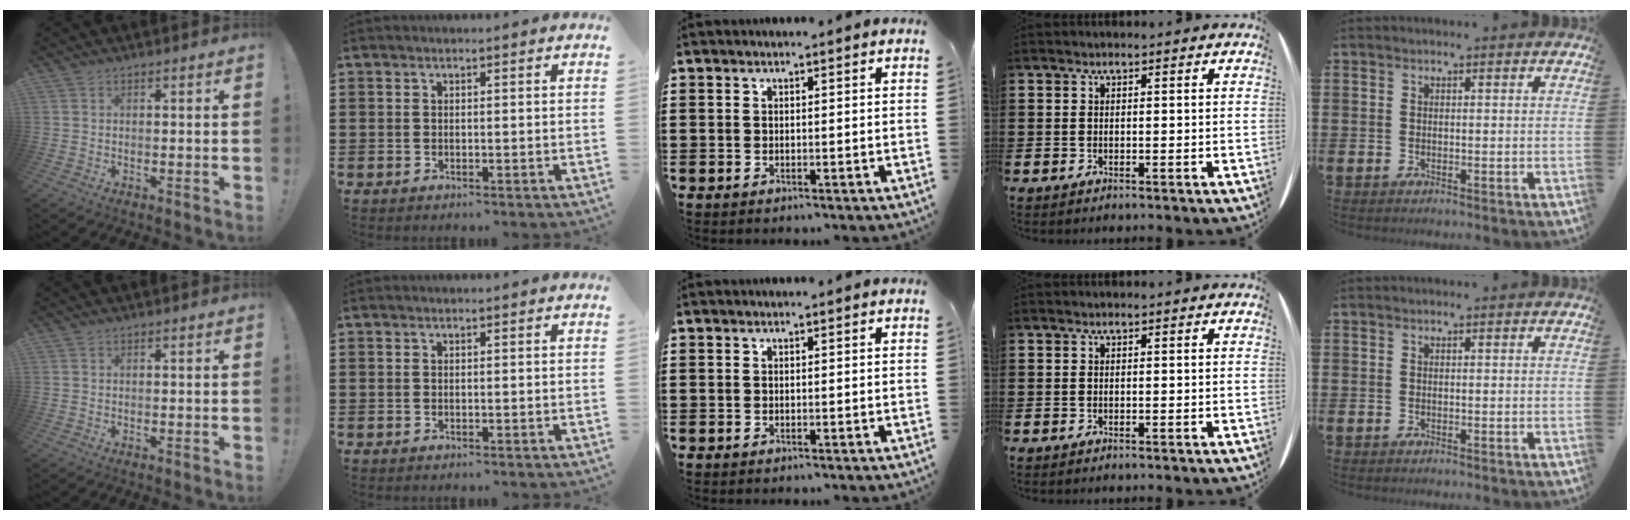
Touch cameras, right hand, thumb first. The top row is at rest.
{}